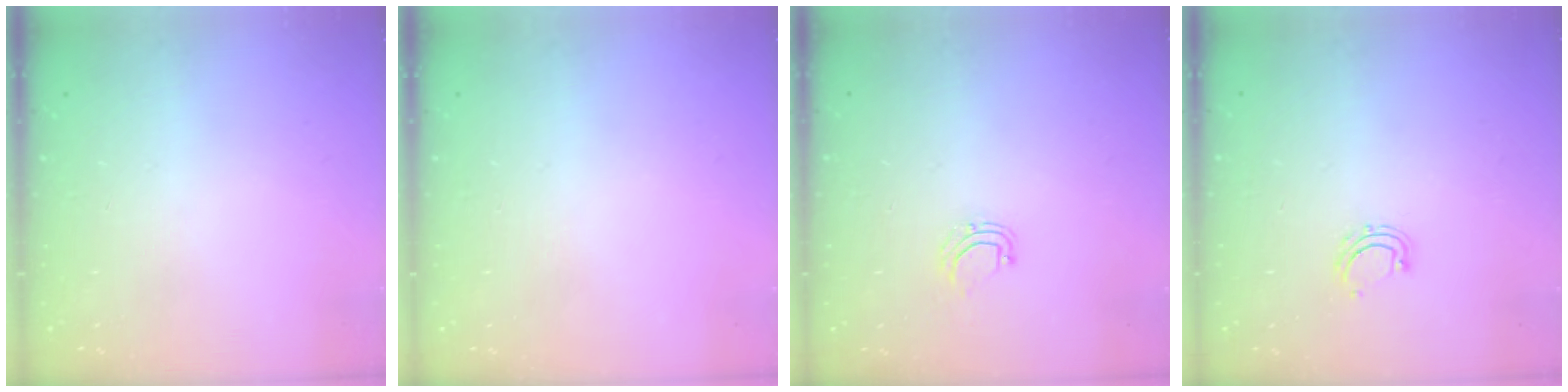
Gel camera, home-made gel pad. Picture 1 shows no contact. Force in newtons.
{"total": 0.0}
{"total": 4.9, "press": 4.8, "slide": 0.5}
{"total": 5.3, "press": 5.2, "slide": 1.1}